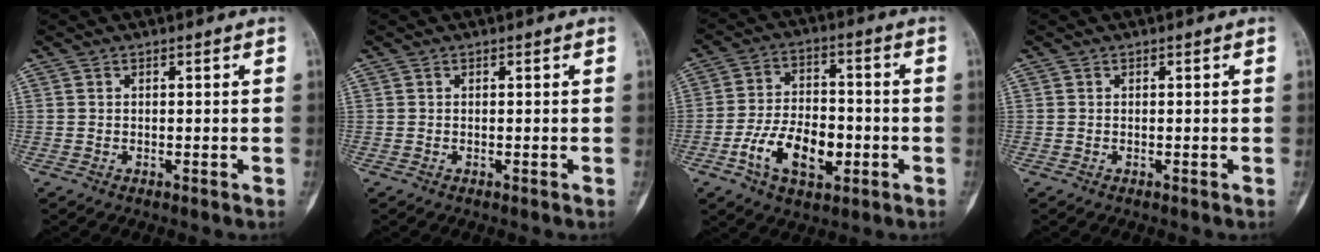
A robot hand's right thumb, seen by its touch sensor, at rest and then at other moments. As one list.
[{"total": 0.0}, {"total": 12.5, "force": [-4.2, 7.1, 9.4], "torque": [-0.152, 0.024, -0.072]}, {"total": 0.0}]